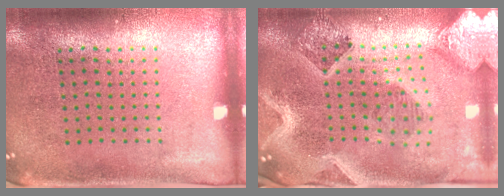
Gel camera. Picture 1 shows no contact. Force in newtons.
{"total": 3.7, "press": 3.0, "slide": 2.2}